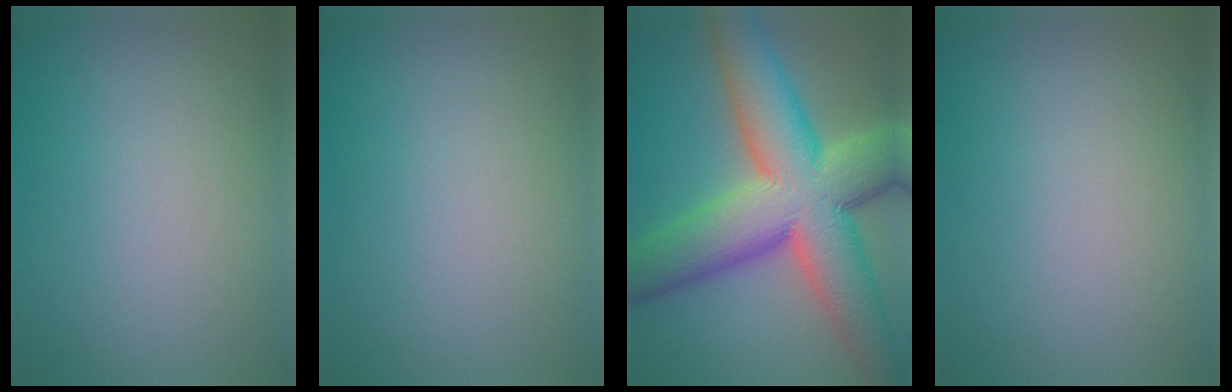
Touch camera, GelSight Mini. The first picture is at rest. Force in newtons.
{"total": 0.0}
{"total": 14.5, "press": 14.5, "slide": 0.7}
{"total": 0.0}